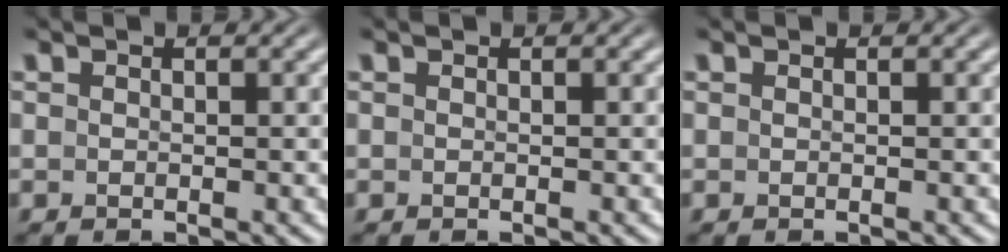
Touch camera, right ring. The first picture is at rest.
{"total": 0.0}
{"total": 0.0}